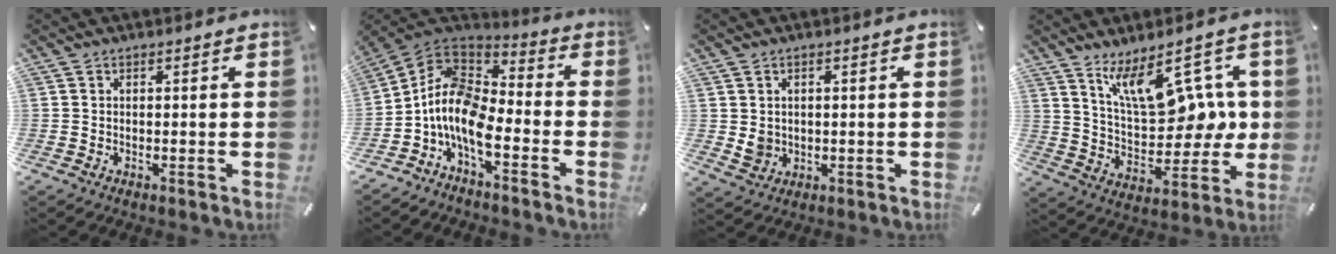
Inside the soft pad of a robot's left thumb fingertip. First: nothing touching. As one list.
[{"total": 11.0, "force": [-5.8, 6.0, 7.2], "torque": [-0.171, 0.001, -0.116]}, {"total": 3.5, "force": [0.7, 3.3, 0.9], "torque": [-0.004, -0.001, 0.013]}, {"total": 16.3, "force": [8.7, 8.7, 10.6], "torque": [-0.174, -0.037, 0.159]}]